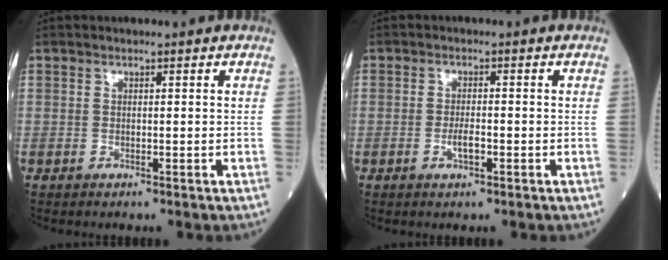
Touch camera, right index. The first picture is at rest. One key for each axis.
{"total": 2.4, "fx": -0.9, "fy": 0.5, "fz": 2.2, "tx": -0.042, "ty": 0.000, "tz": -0.015}